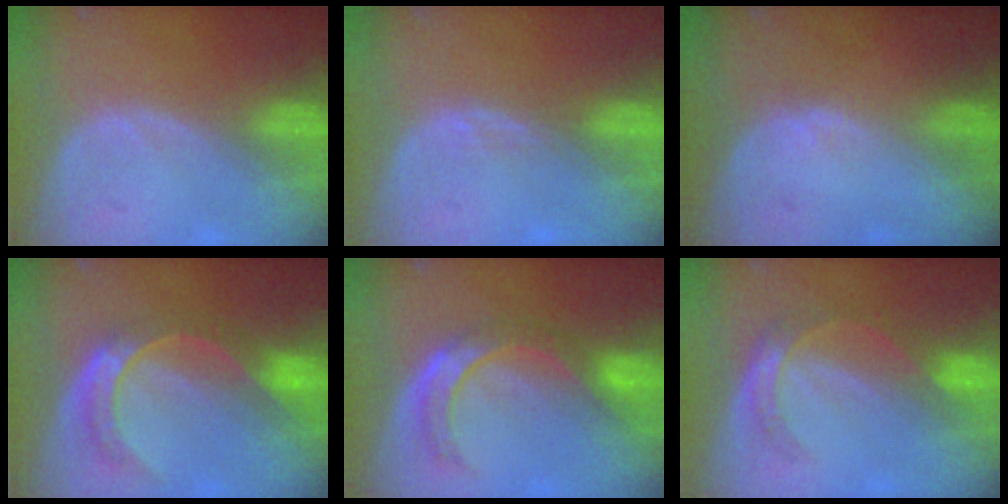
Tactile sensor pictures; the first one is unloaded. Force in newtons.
{"total": 1.0, "press": 0.8, "slide": 0.7}
{"total": 1.0, "press": 0.7, "slide": 0.6}
{"total": 8.5, "press": 7.2, "slide": 4.6}
{"total": 7.1, "press": 6.8, "slide": 2.0}
{"total": 5.4, "press": 4.7, "slide": 2.6}